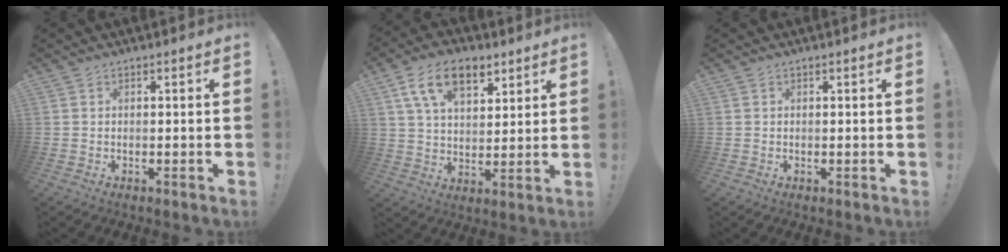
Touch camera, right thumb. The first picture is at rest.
{"total": 14.9, "force": [7.6, 9.0, 9.0], "torque": [-0.146, -0.019, 0.141]}
{"total": 0.9, "force": [0.2, 0.9, -0.2], "torque": [0.006, 0.001, 0.003]}